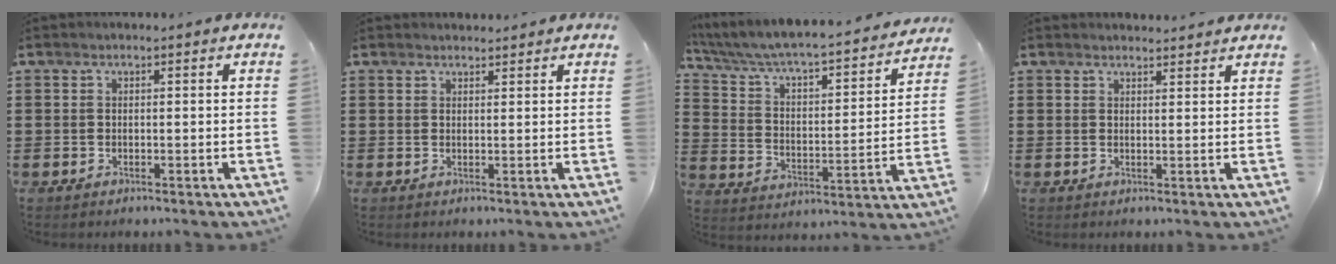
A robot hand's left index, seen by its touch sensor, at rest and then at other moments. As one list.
[{"total": 1.3, "force": [1.3, 0.3, 0.1], "torque": [-0.005, 0.001, 0.026]}, {"total": 4.8, "force": [4.2, 0.7, 2.2], "torque": [-0.068, -0.044, 0.060]}, {"total": 1.8, "force": [1.8, 0.2, 0.1], "torque": [-0.007, 0.000, 0.036]}]